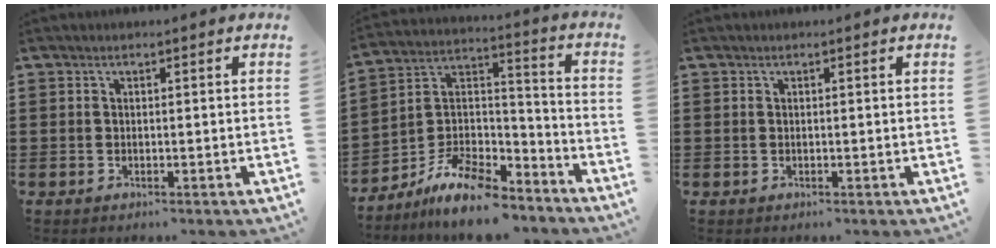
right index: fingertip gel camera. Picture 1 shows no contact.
{"total": 10.6, "force": [-8.8, 3.5, 4.6], "torque": [-0.094, 0.028, -0.174]}
{"total": 0.0}